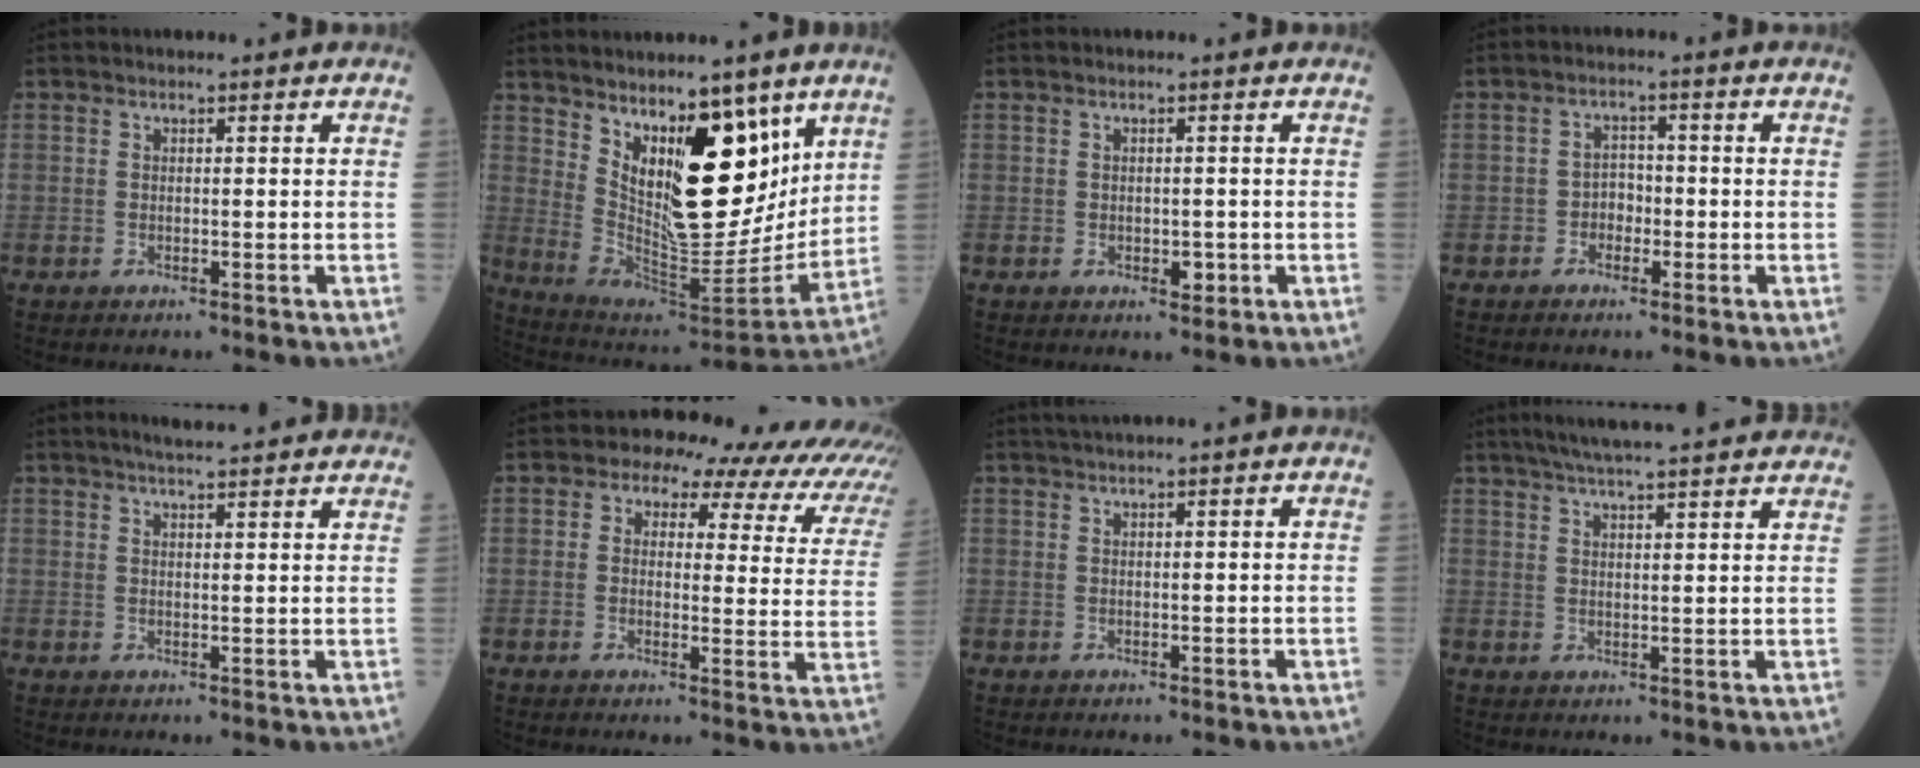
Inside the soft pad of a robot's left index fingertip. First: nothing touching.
{"total": 17.1, "force": [8.6, 6.1, 13.4], "torque": [-0.210, -0.006, 0.167]}
{"total": 1.8, "force": [-0.5, 1.1, 1.3], "torque": [-0.017, 0.000, -0.001]}
{"total": 2.6, "force": [-1.1, 1.9, 1.4], "torque": [-0.020, 0.006, -0.022]}
{"total": 9.7, "force": [8.6, 1.0, 4.4], "torque": [-0.060, 0.029, 0.101]}
{"total": 15.8, "force": [11.7, 7.3, 7.7], "torque": [-0.071, 0.019, 0.106]}
{"total": 1.5, "force": [1.2, -0.4, 0.7], "torque": [-0.015, 0.009, 0.029]}
{"total": 17.5, "force": [15.5, 1.4, 8.1], "torque": [-0.127, 0.042, 0.203]}